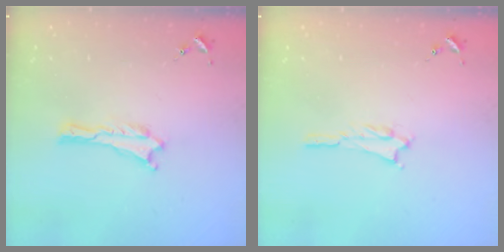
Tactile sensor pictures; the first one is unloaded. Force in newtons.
{"total": 1.1, "press": 1.1, "slide": 0.2}